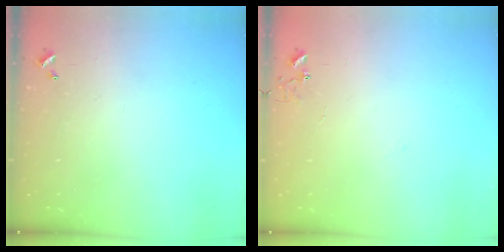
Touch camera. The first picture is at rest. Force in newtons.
{"total": 6.8, "press": 6.8, "slide": 0.6}